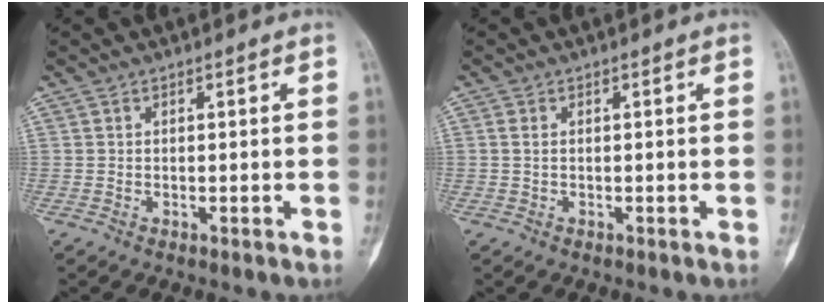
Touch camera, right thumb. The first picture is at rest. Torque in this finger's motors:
{"motor_torque": [-0.34, -0.49, 0.27, 0.03, -0.04]}